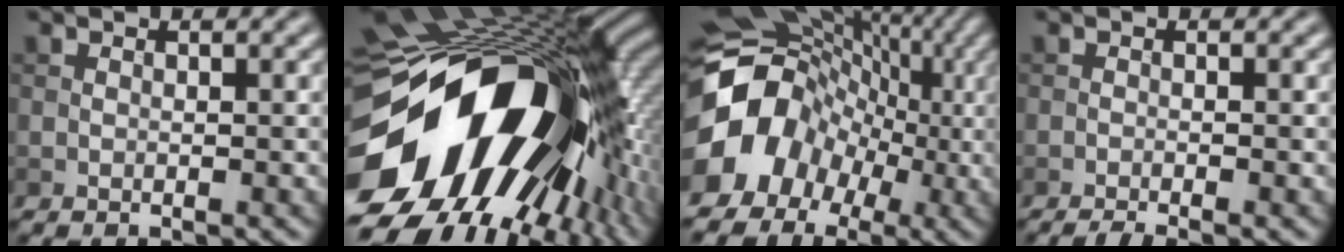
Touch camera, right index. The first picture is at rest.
{"total": 21.0, "force": [-4.1, 13.1, 15.9], "torque": [-0.284, -0.047, -0.058]}
{"total": 12.3, "force": [-2.1, 10.6, 5.9], "torque": [-0.111, -0.010, -0.050]}
{"total": 2.1, "force": [-1.5, 0.3, 1.5], "torque": [-0.020, 0.000, -0.031]}